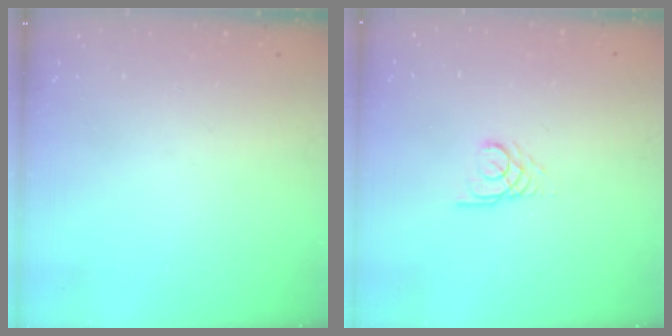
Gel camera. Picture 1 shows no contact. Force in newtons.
{"total": 2.6, "press": 2.6, "slide": 0.2}